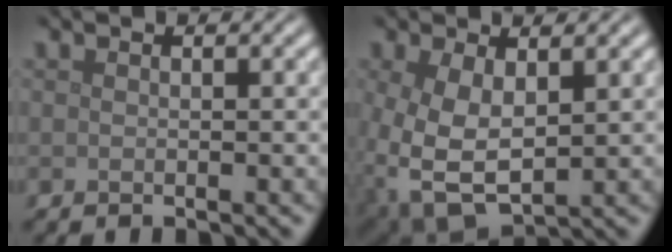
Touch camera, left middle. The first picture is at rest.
{"total": 6.5, "force": [-0.3, 3.9, 5.2], "torque": [-0.132, -0.020, 0.009]}